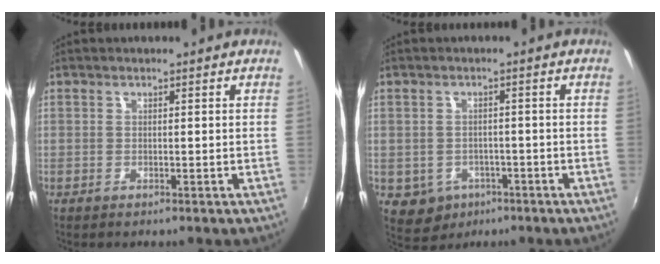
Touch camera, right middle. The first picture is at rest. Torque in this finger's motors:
{"motor_torque": [0.55, -0.38, 0.05, 0.00]}